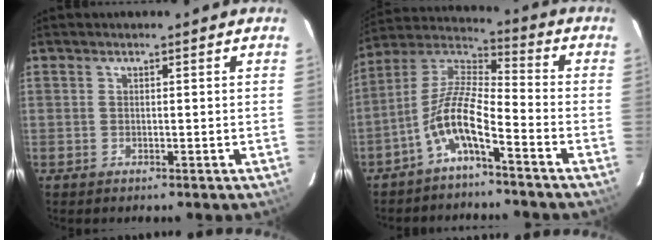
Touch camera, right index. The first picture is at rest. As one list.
[{"total": 9.2, "force": [-5.4, 1.8, 7.3], "torque": [-0.163, 0.014, -0.107]}]